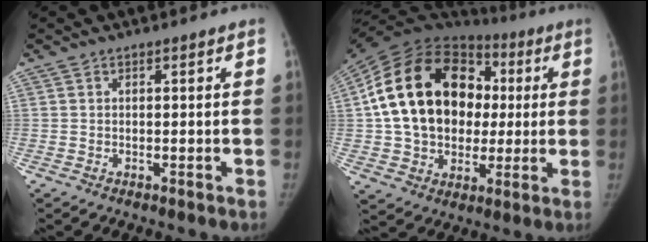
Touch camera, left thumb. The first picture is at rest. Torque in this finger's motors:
{"motor_torque": [0.05, 2.21, 2.29, -0.49, 0.22]}